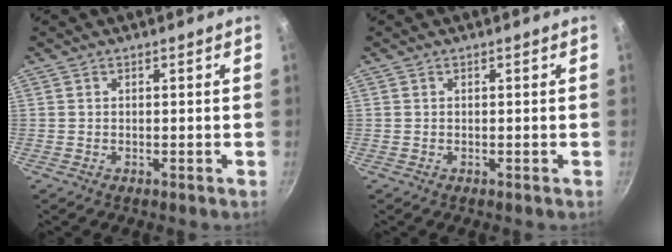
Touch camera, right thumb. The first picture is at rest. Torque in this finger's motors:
{"motor_torque": [-0.19, -0.19, 0.24, -0.14, 0.00]}